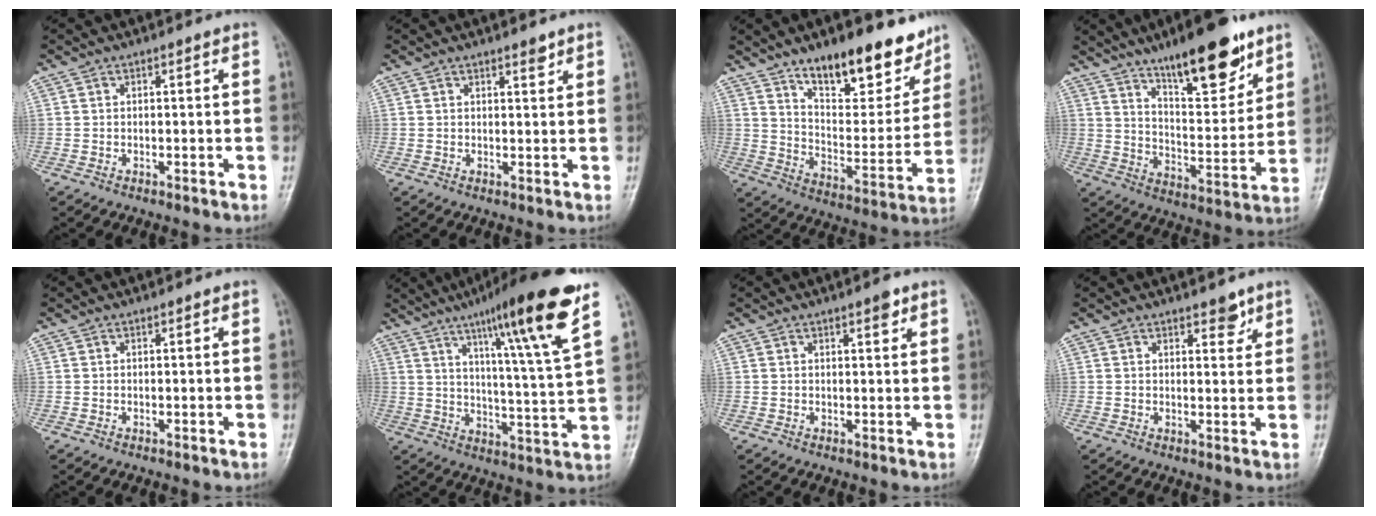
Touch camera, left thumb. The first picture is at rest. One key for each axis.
{"total": 1.7, "fx": 1.3, "fy": 0.5, "fz": 1.0, "tx": -0.009, "ty": -0.009, "tz": 0.019}
{"total": 19.4, "fx": 13.5, "fy": 7.8, "fz": 11.5, "tx": -0.114, "ty": -0.084, "tz": 0.214}
{"total": 17.9, "fx": 11.9, "fy": 5.5, "fz": 12.2, "tx": -0.150, "ty": -0.071, "tz": 0.197}
{"total": 0.0}
{"total": 19.3, "fx": 11.3, "fy": 1.0, "fz": 15.7, "tx": -0.221, "ty": -0.051, "tz": 0.167}
{"total": 2.1, "fx": 1.4, "fy": 0.6, "fz": 1.5, "tx": -0.018, "ty": -0.008, "tz": 0.020}
{"total": 3.1, "fx": 2.2, "fy": 1.4, "fz": 1.7, "tx": -0.006, "ty": -0.013, "tz": 0.030}